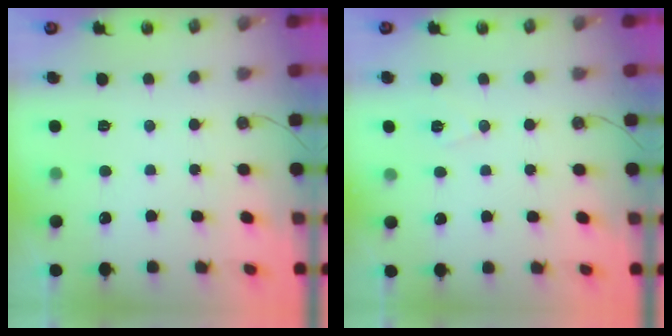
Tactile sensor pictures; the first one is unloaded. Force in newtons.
{"total": 6.6, "press": 5.2, "slide": 4.1}